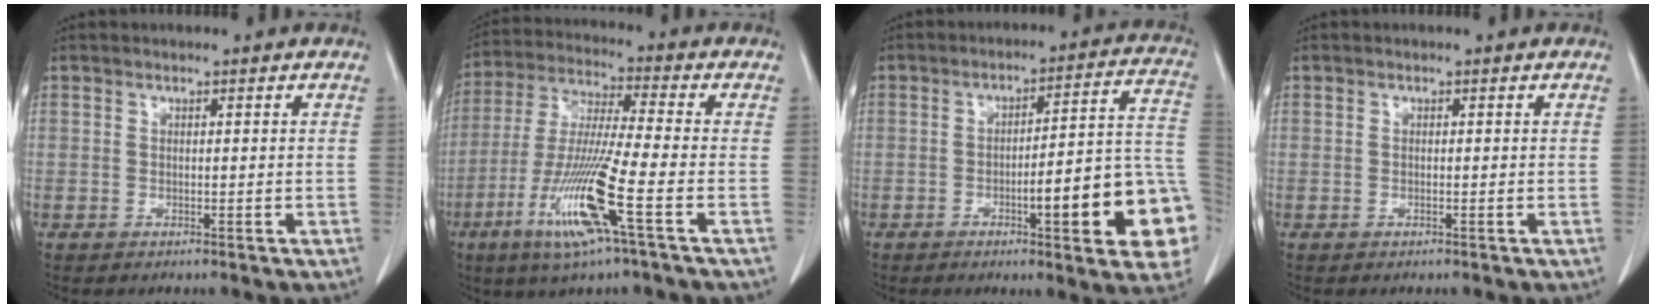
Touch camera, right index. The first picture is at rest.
{"total": 14.1, "force": [-5.8, -0.5, 12.8], "torque": [-0.267, -0.024, -0.116]}
{"total": 16.2, "force": [-5.1, 2.2, 15.2], "torque": [-0.126, 0.031, -0.058]}
{"total": 0.0}